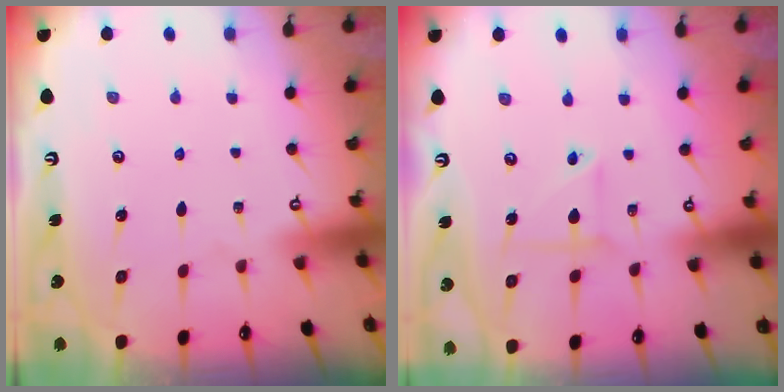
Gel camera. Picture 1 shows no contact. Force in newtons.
{"total": 4.2, "press": 4.1, "slide": 0.5}